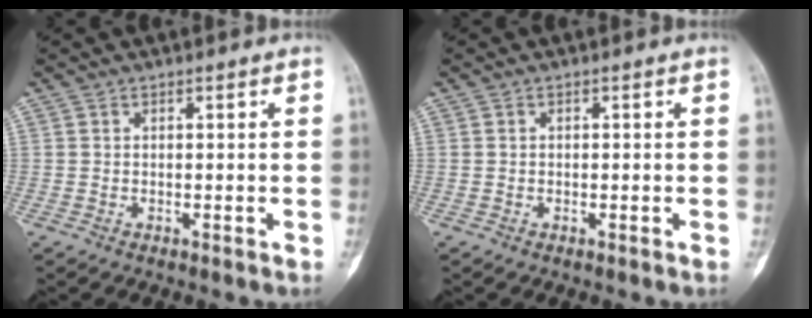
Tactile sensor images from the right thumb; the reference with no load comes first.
{"total": 0.0}